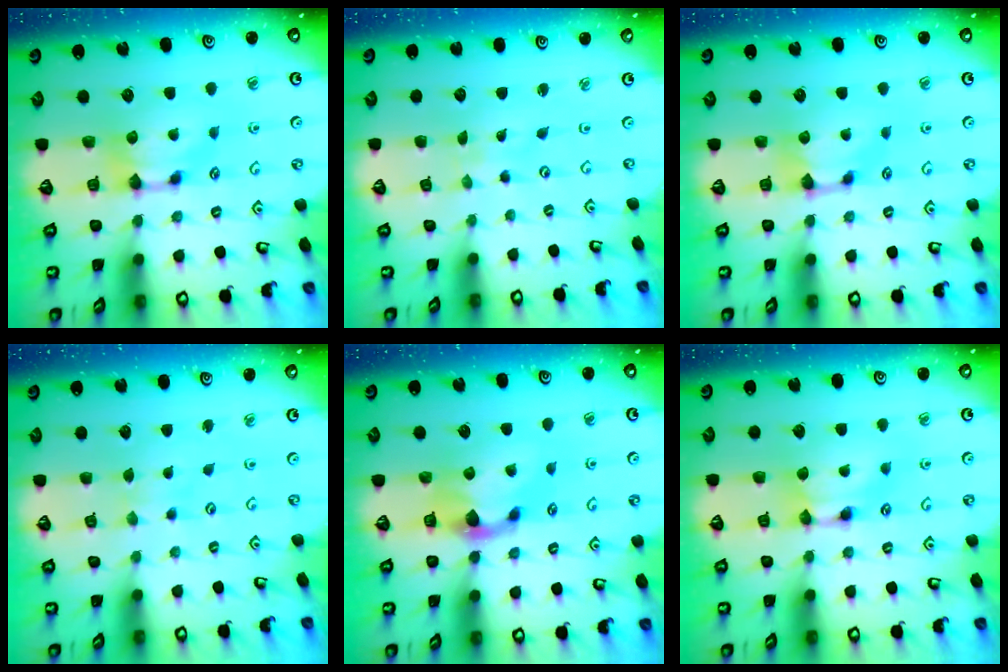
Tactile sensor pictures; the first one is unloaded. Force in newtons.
{"total": 6.9, "press": 6.9, "slide": 0.5}
{"total": 0.0}
{"total": 2.9, "press": 2.9, "slide": 0.0}
{"total": 1.5, "press": 0.4, "slide": 1.4}
{"total": 1.7, "press": 1.7, "slide": 0.2}